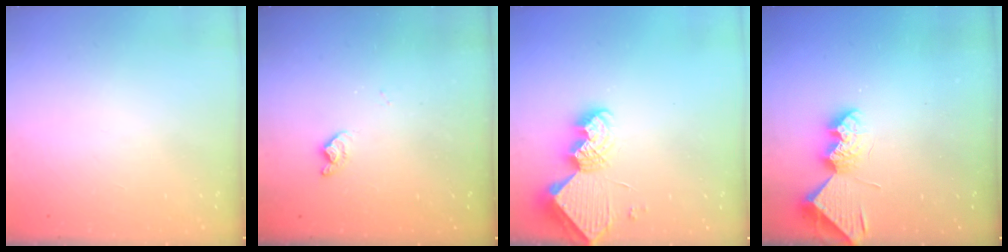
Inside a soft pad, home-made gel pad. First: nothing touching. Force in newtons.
{"total": 6.5, "press": 6.5, "slide": 0.8}
{"total": 10.0, "press": 10.0, "slide": 0.8}
{"total": 9.3, "press": 9.3, "slide": 0.2}